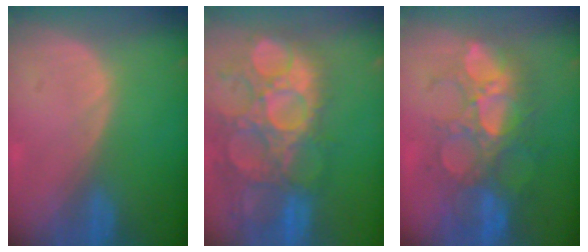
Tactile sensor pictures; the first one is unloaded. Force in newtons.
{"total": 15.0, "press": 12.6, "slide": 8.2}
{"total": 10.1, "press": 9.6, "slide": 3.2}